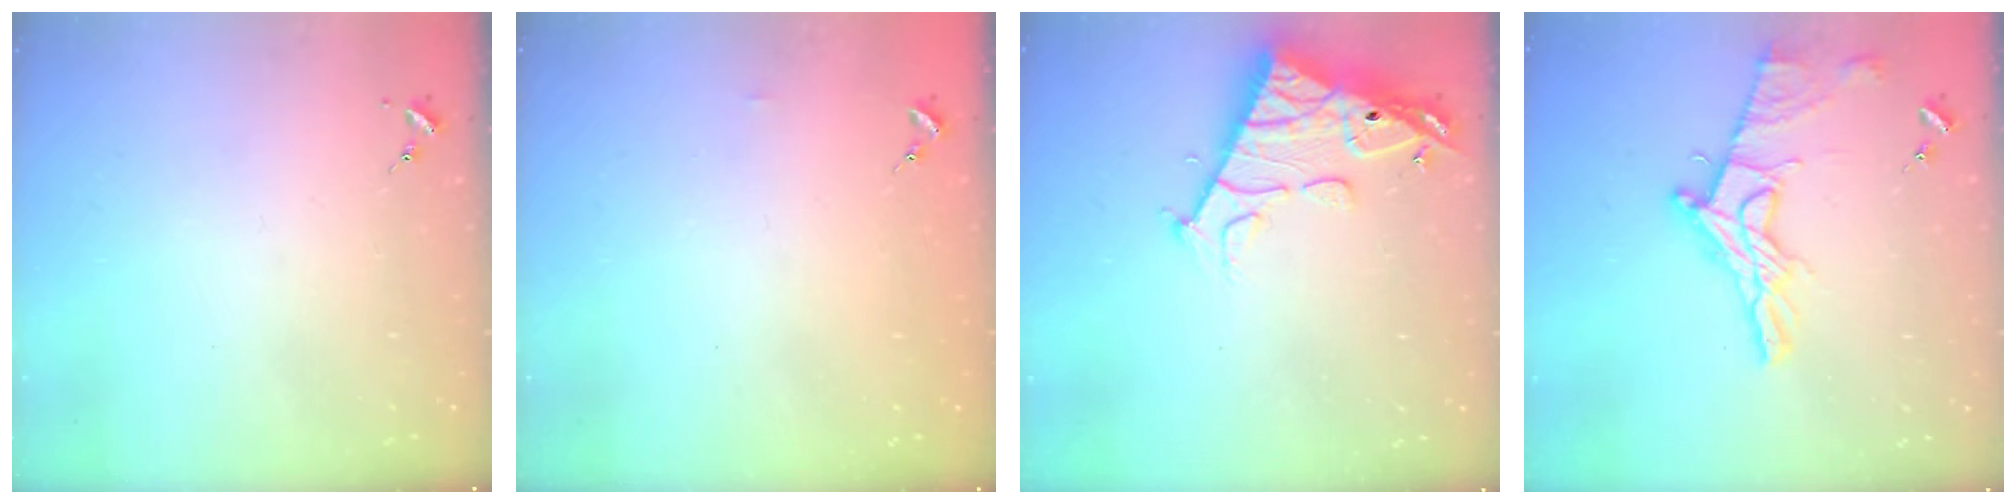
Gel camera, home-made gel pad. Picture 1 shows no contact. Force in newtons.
{"total": 3.2, "press": 3.2, "slide": 0.4}
{"total": 15.6, "press": 15.5, "slide": 1.5}
{"total": 15.6, "press": 15.5, "slide": 1.6}